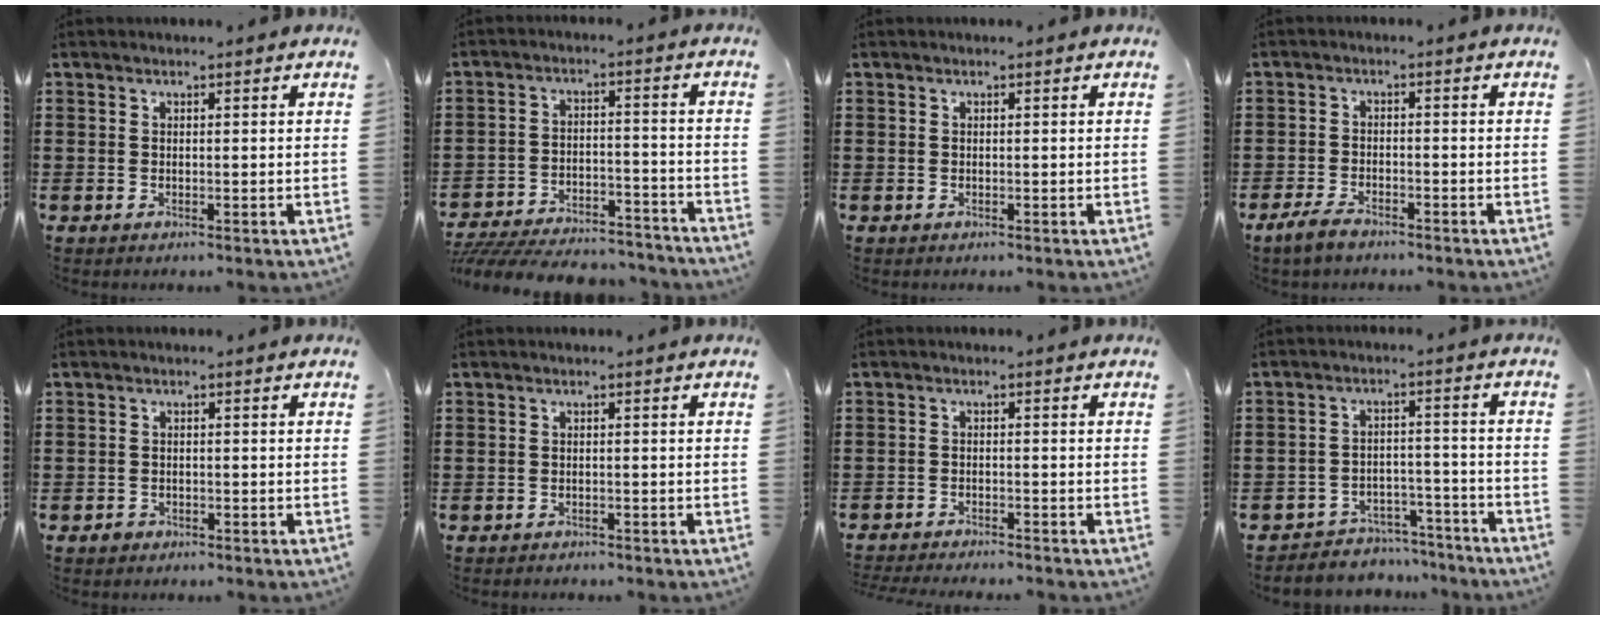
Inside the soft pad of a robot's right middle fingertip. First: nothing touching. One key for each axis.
{"total": 7.4, "fx": -7.1, "fy": 1.1, "fz": 1.6, "tx": -0.034, "ty": 0.013, "tz": -0.142}
{"total": 0.0}
{"total": 3.0, "fx": -2.4, "fy": 1.1, "fz": 1.4, "tx": -0.033, "ty": 0.007, "tz": -0.049}
{"total": 1.0, "fx": -0.8, "fy": 0.7, "fz": 0.2, "tx": -0.005, "ty": 0.002, "tz": -0.017}
{"total": 0.7, "fx": -0.7, "fy": 0.2, "fz": -0.1, "tx": -0.001, "ty": 0.002, "tz": -0.017}
{"total": 2.1, "fx": -2.1, "fy": 0.0, "fz": 0.0, "tx": -0.004, "ty": 0.001, "tz": -0.044}
{"total": 4.7, "fx": -4.6, "fy": 1.2, "fz": 0.1, "tx": -0.006, "ty": 0.014, "tz": -0.096}